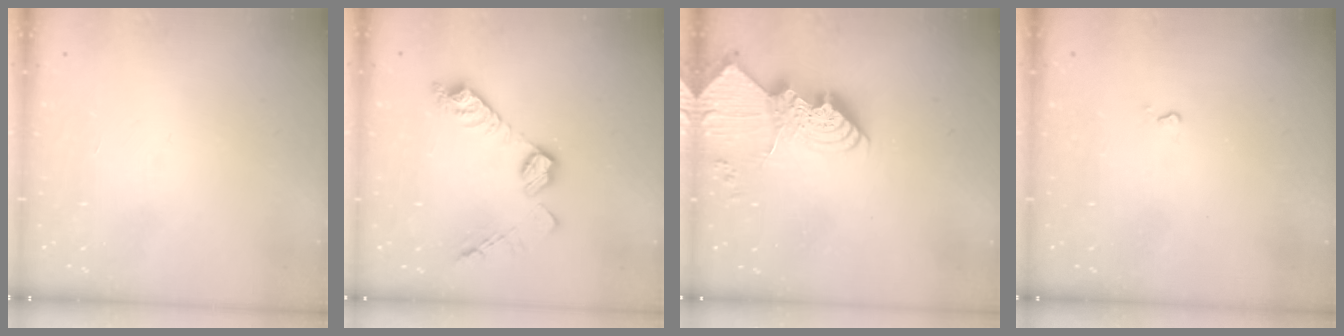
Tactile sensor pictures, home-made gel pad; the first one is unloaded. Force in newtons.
{"total": 12.6, "press": 12.6, "slide": 0.8}
{"total": 14.9, "press": 14.9, "slide": 1.2}
{"total": 2.4, "press": 2.4, "slide": 0.4}